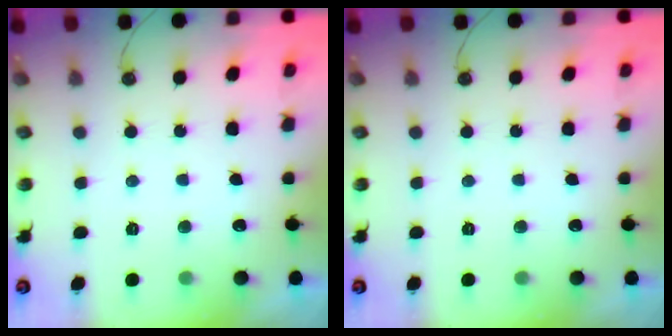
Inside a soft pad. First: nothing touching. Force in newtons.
{"total": 0.0}